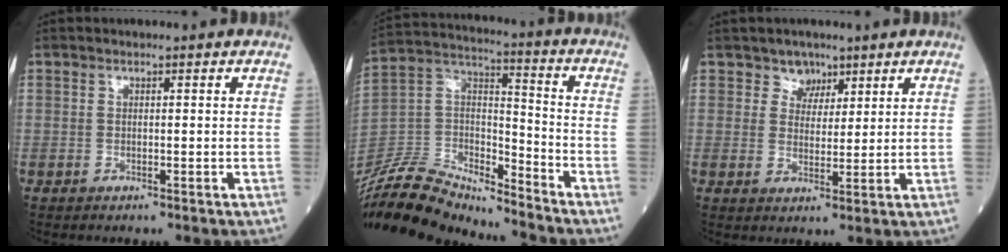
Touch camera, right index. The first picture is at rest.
{"total": 17.6, "force": [-17.0, 2.7, 4.0], "torque": [-0.080, 0.042, -0.310]}
{"total": 3.4, "force": [2.4, 2.4, 0.4], "torque": [-0.001, 0.001, 0.038]}